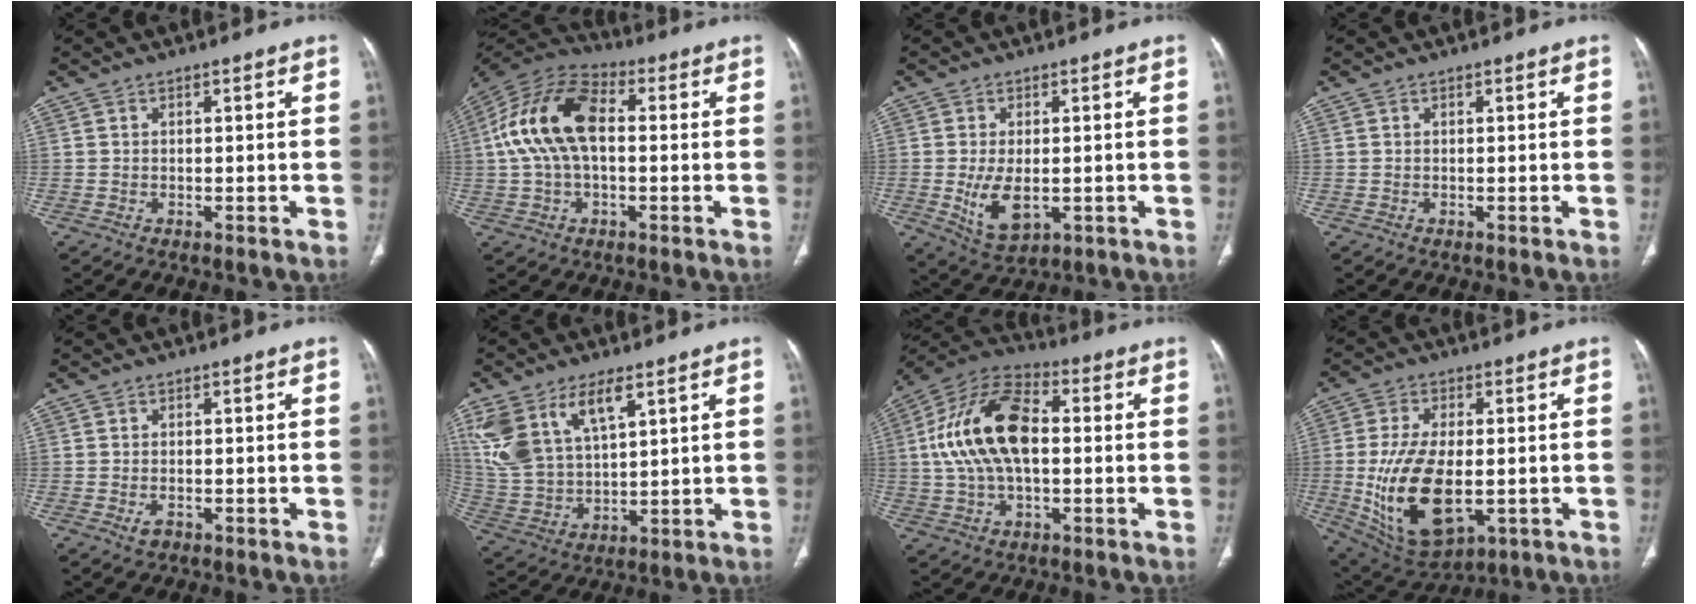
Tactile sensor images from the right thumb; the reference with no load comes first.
{"total": 15.8, "force": [1.5, 9.0, 12.9], "torque": [-0.256, 0.038, 0.017]}
{"total": 7.4, "force": [-1.1, 4.1, 6.1], "torque": [-0.109, -0.014, -0.007]}
{"total": 0.0}
{"total": 1.8, "force": [-0.8, 1.1, 1.1], "torque": [-0.018, 0.003, -0.010]}
{"total": 15.3, "force": [7.8, 7.5, 10.8], "torque": [-0.221, -0.018, 0.167]}
{"total": 17.8, "force": [1.3, 9.8, 14.8], "torque": [-0.283, 0.030, 0.014]}
{"total": 17.5, "force": [-2.6, 9.3, 14.6], "torque": [-0.275, -0.013, -0.023]}